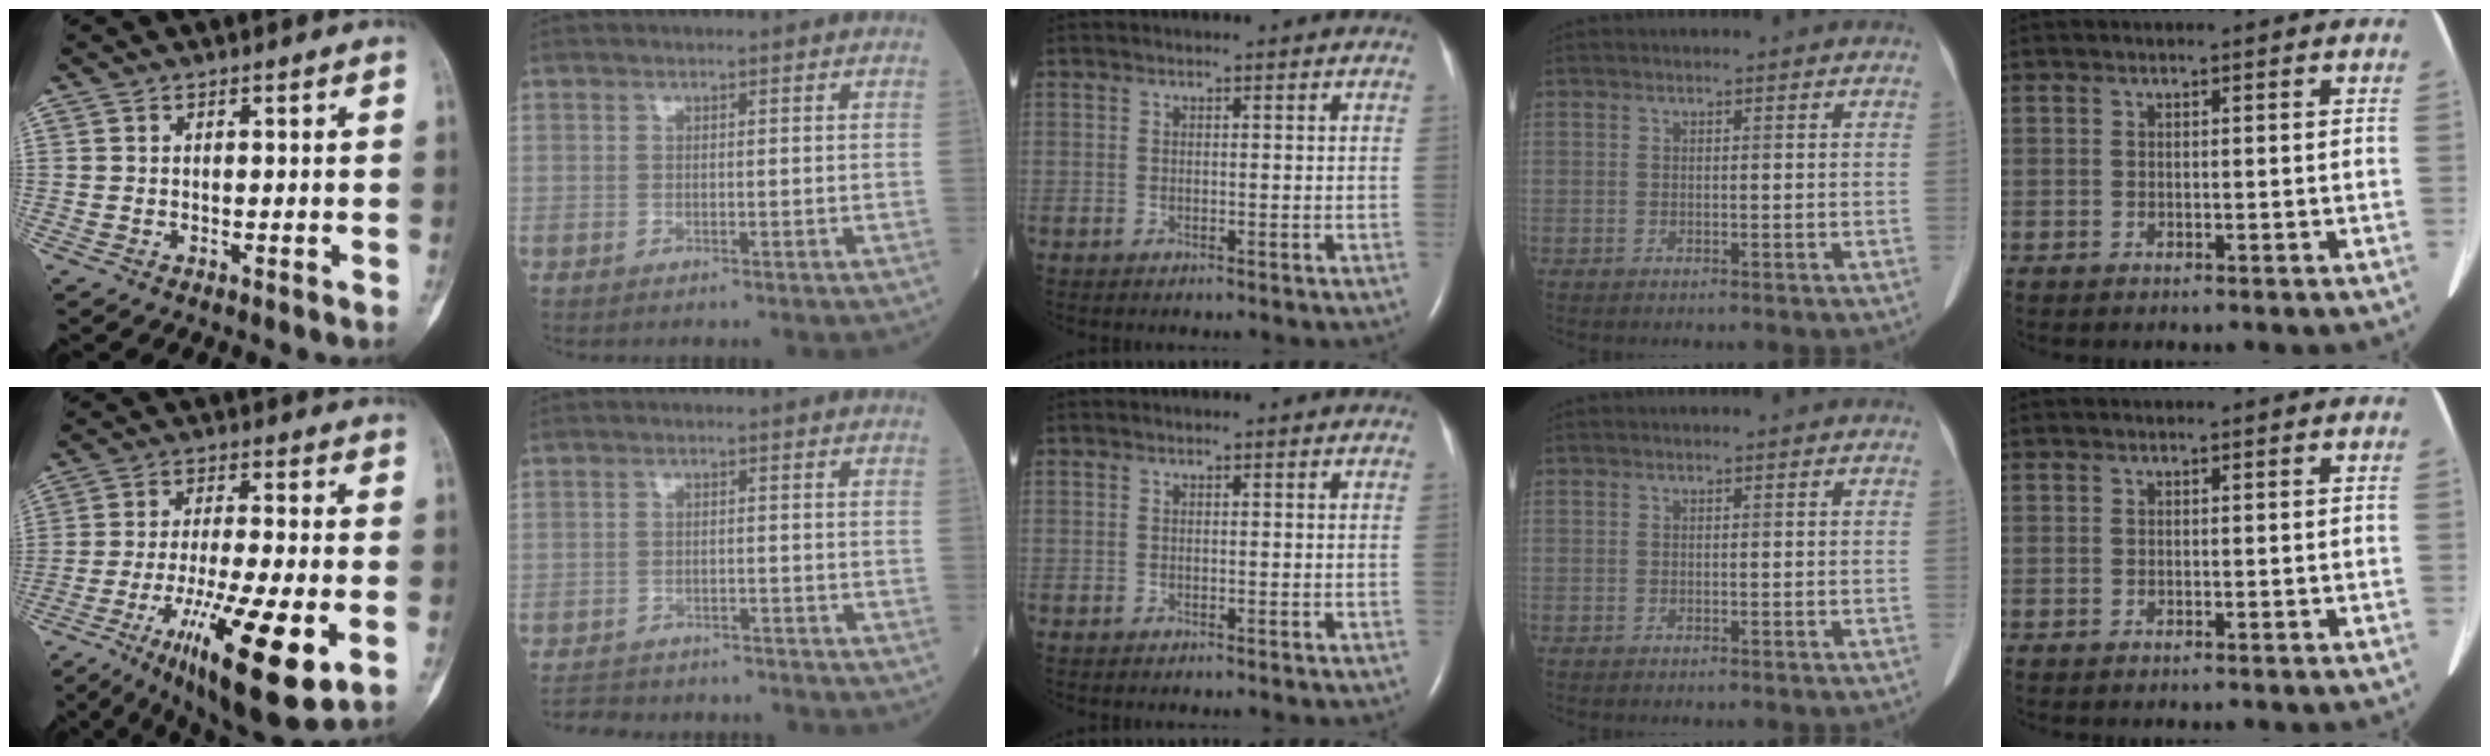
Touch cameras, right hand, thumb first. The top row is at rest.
{"thumb": {"total": 19.6, "force": [-7.4, 4.8, 17.5], "torque": [-0.294, -0.003, -0.113]}, "index": {"total": 10.5, "force": [-9.6, 3.3, 2.6], "torque": [-0.057, 0.002, -0.123]}}